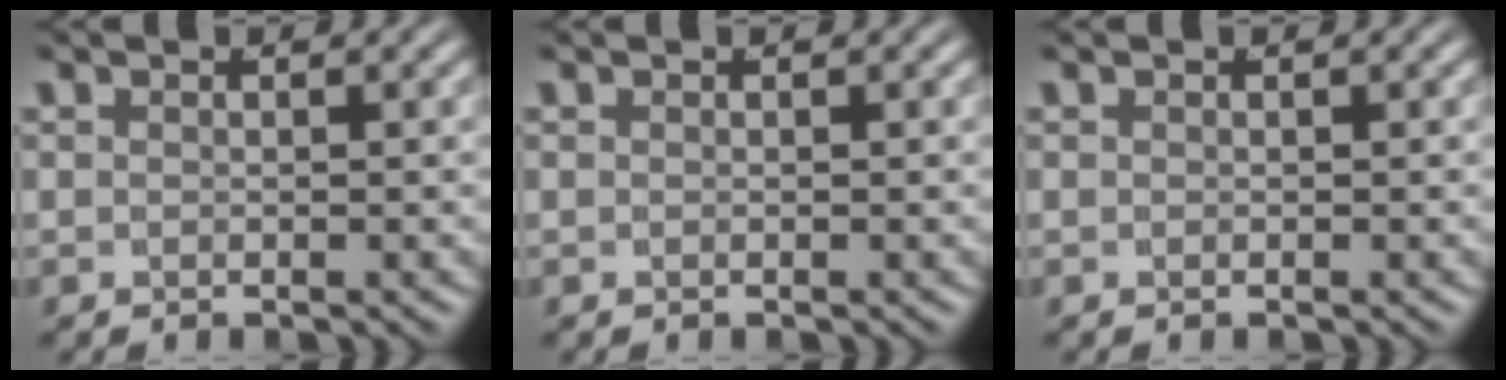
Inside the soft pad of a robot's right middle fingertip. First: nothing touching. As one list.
[{"total": 0.0}, {"total": 0.0}]